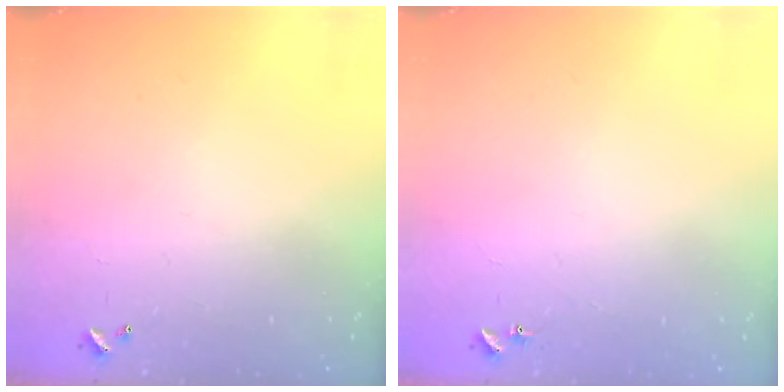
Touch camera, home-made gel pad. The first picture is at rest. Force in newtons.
{"total": 4.3, "press": 4.2, "slide": 0.6}